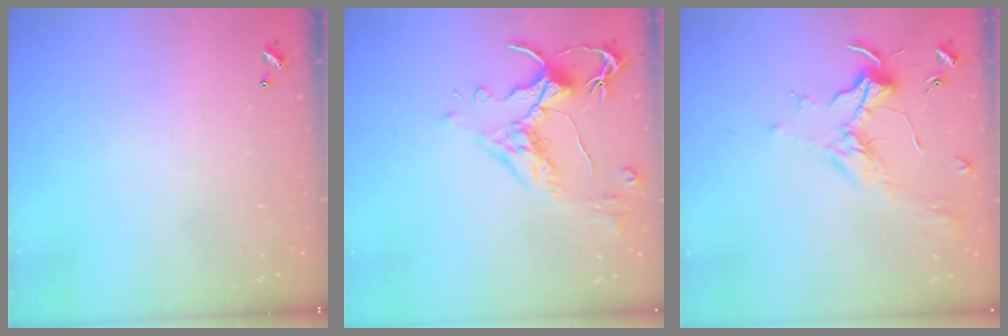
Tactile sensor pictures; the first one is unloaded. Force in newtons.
{"total": 2.5, "press": 2.1, "slide": 1.4}
{"total": 1.9, "press": 1.7, "slide": 0.8}